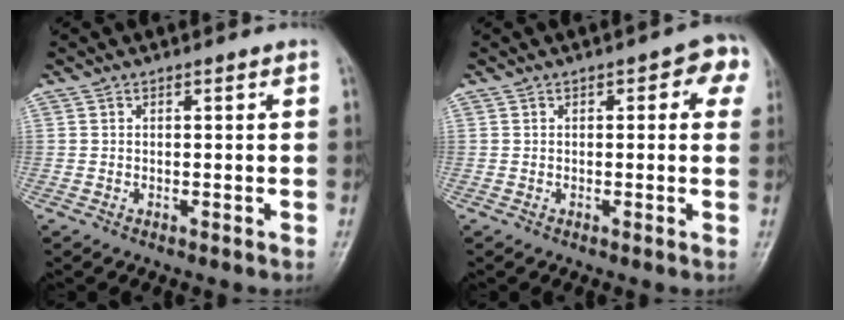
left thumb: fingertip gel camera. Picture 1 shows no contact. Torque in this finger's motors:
{"motor_torque": [-0.15, 0.48, 0.05, -0.14, 0.06]}